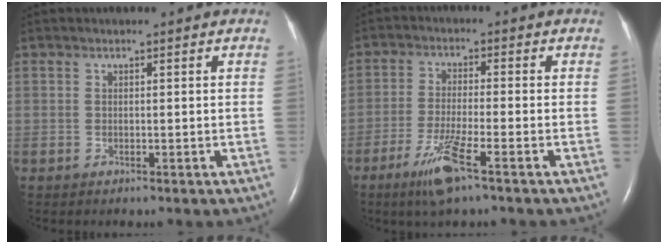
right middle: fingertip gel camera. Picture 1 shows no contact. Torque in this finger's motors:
{"motor_torque": [0.19, -0.14, 0.16, 0.09]}